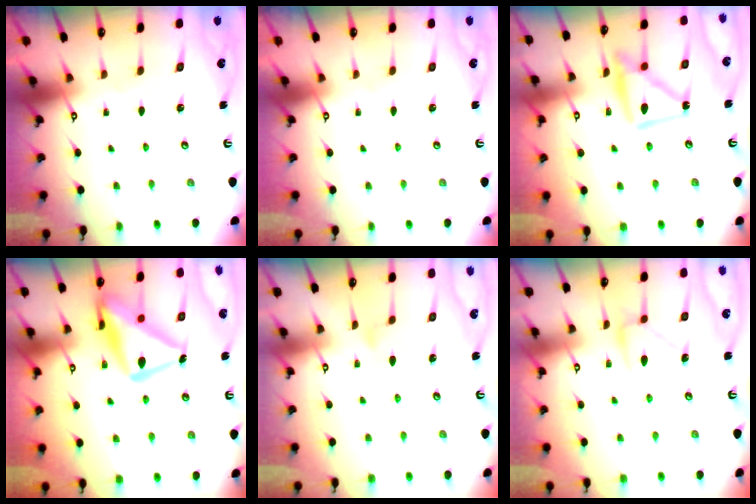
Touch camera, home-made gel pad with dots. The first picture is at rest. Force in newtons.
{"total": 0.0}
{"total": 14.0, "press": 13.9, "slide": 1.2}
{"total": 18.9, "press": 18.9, "slide": 1.3}
{"total": 7.8, "press": 7.8, "slide": 0.5}
{"total": 12.2, "press": 12.2, "slide": 0.4}